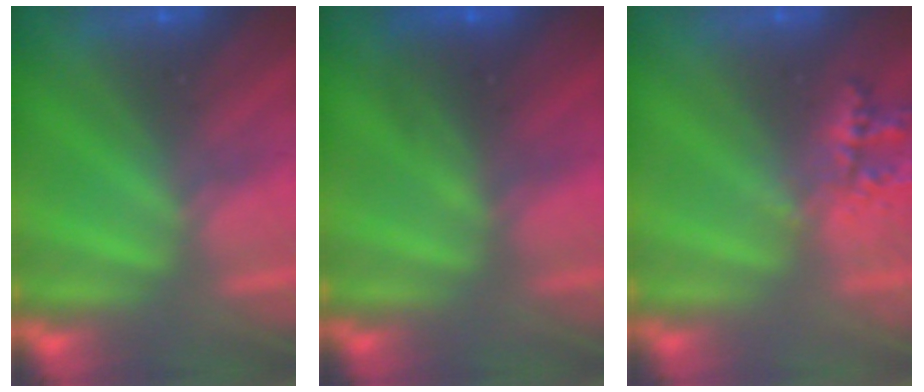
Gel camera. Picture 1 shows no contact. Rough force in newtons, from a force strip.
{"total": 2.8}
{"total": 2.3}